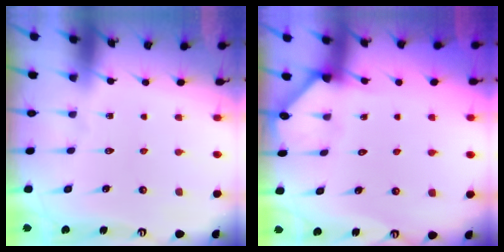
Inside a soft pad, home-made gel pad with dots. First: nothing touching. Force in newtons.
{"total": 2.0, "press": 2.0, "slide": 0.1}